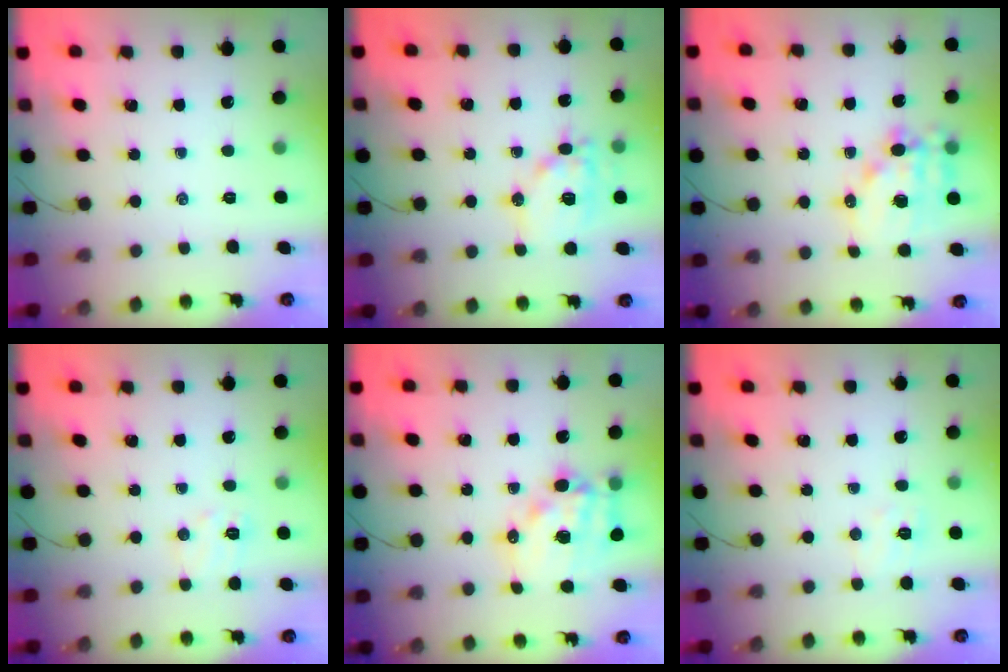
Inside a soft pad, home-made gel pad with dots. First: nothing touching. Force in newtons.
{"total": 13.3, "press": 13.2, "slide": 1.7}
{"total": 13.8, "press": 13.4, "slide": 3.1}
{"total": 5.7, "press": 5.5, "slide": 1.3}
{"total": 14.9, "press": 14.5, "slide": 3.4}
{"total": 4.5, "press": 4.4, "slide": 1.2}